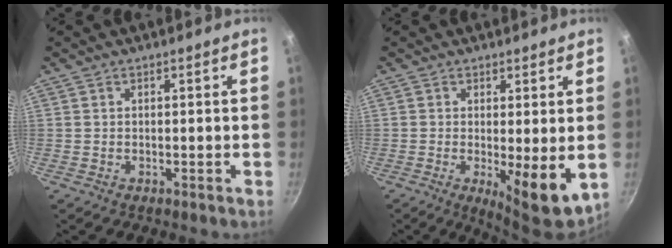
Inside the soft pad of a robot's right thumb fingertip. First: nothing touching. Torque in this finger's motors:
{"motor_torque": [1.71, 1.51, 1.51, -0.20, 0.32]}